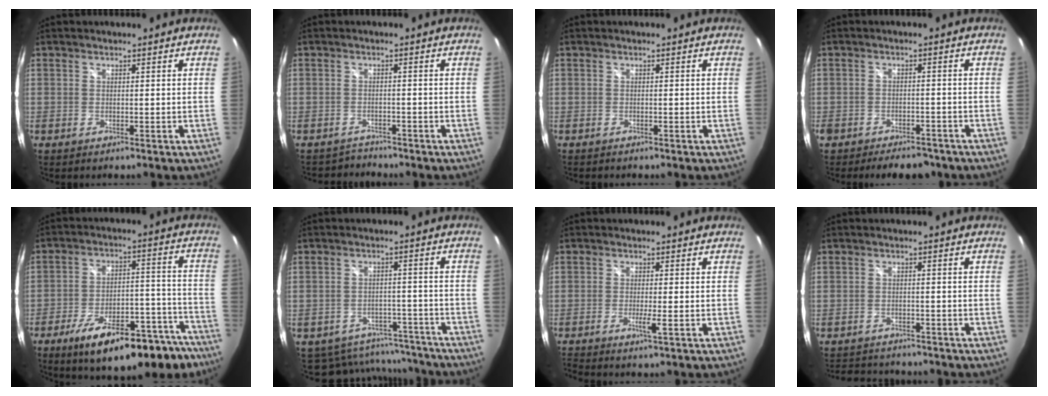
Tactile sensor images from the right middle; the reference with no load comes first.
{"total": 2.8, "force": [-2.5, 1.0, -0.6], "torque": [0.004, 0.003, -0.045]}
{"total": 0.6, "force": [-0.6, 0.2, 0.1], "torque": [-0.004, -0.002, -0.010]}
{"total": 8.5, "force": [-6.8, 3.9, 3.2], "torque": [-0.080, -0.006, -0.095]}
{"total": 22.9, "force": [-17.1, 7.9, 12.9], "torque": [-0.189, 0.008, -0.227]}
{"total": 13.0, "force": [-11.2, 6.2, 2.5], "torque": [-0.061, 0.027, -0.133]}
{"total": 2.7, "force": [-1.4, -0.6, 2.2], "torque": [-0.048, -0.005, -0.031]}
{"total": 7.1, "force": [-6.4, 2.6, 1.7], "torque": [-0.046, 0.000, -0.094]}